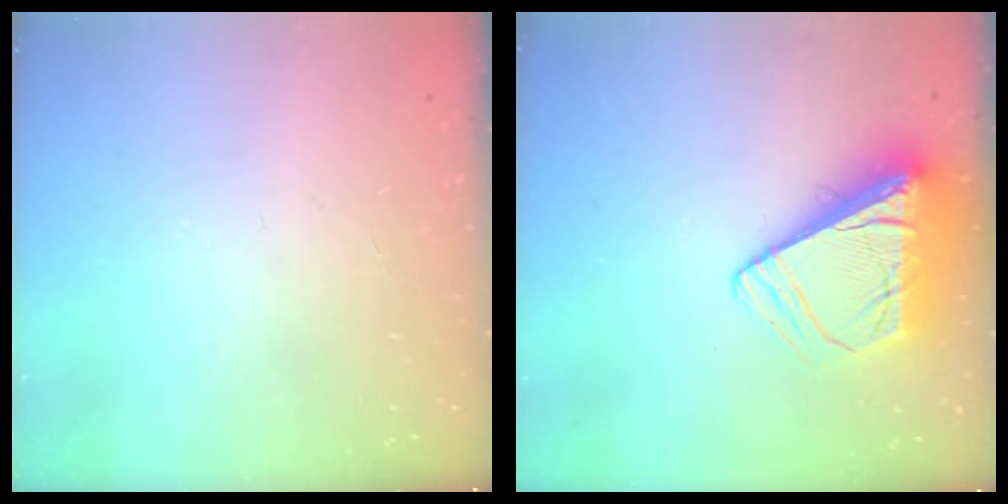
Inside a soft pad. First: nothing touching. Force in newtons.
{"total": 12.2, "press": 12.1, "slide": 1.6}